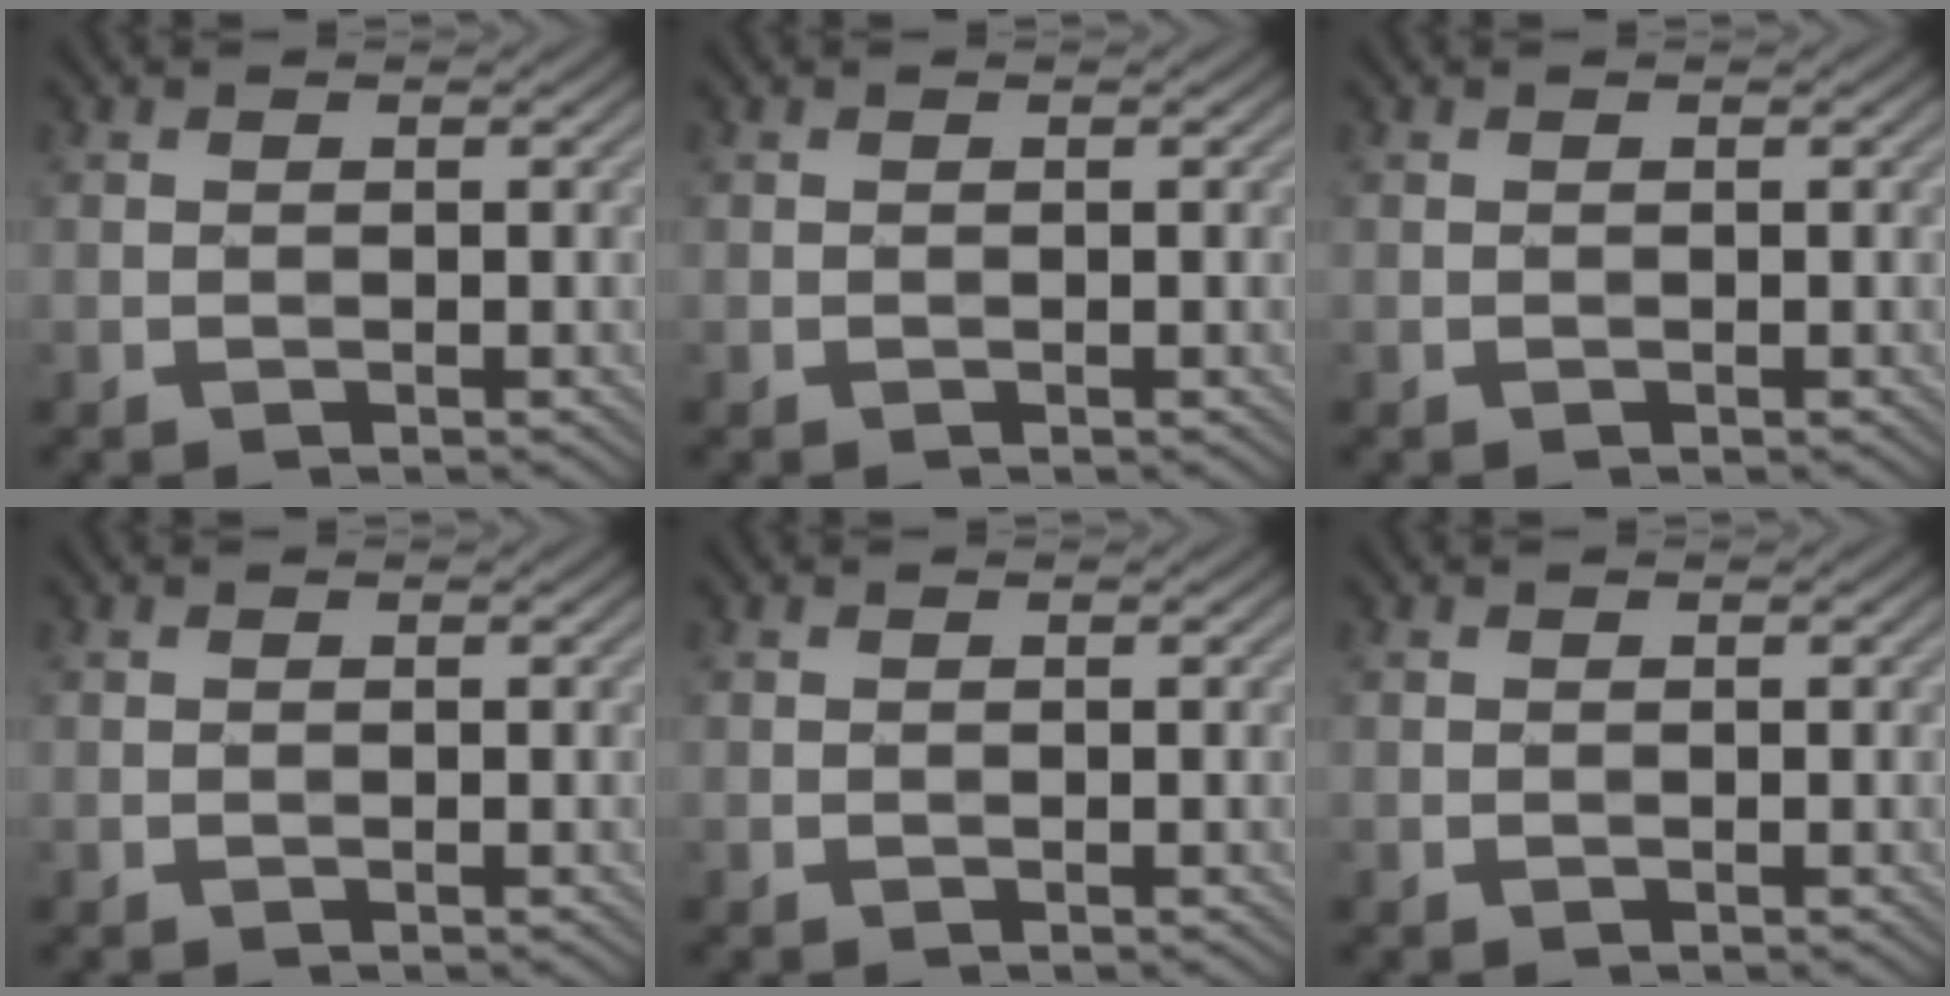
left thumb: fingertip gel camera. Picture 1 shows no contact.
{"total": 0.0}
{"total": 0.0}
{"total": 0.0}
{"total": 0.0}
{"total": 0.0}